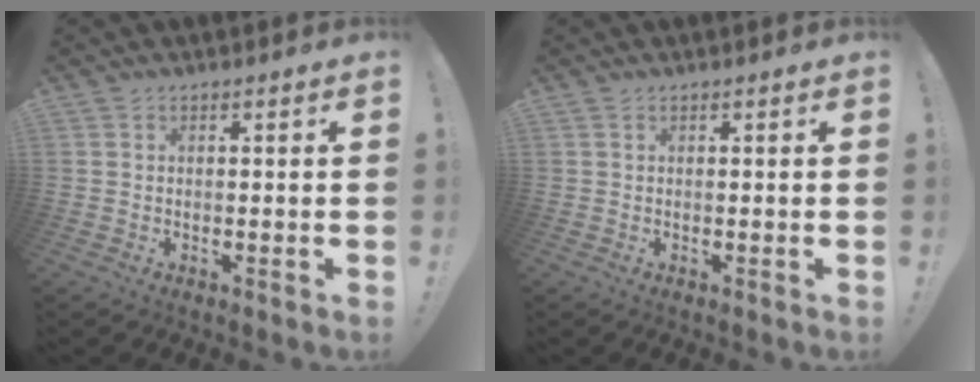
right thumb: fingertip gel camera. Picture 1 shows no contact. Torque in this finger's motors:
{"motor_torque": [0.00, 0.03, -0.23, 0.13, 0.11]}